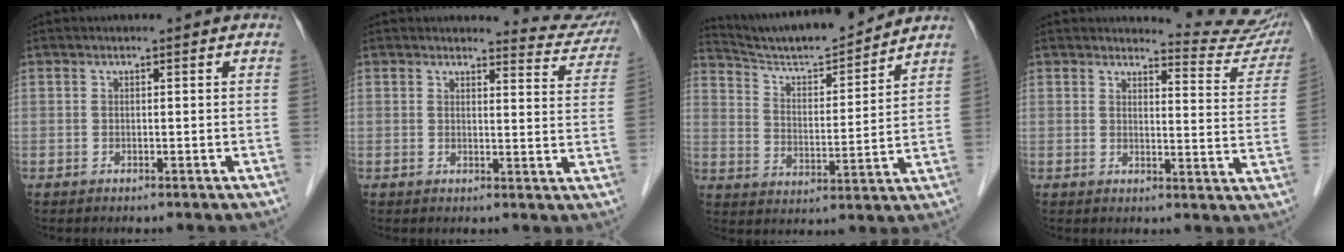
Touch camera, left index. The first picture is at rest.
{"total": 6.9, "force": [6.8, 0.9, -0.5], "torque": [0.018, -0.042, 0.056]}
{"total": 13.3, "force": [12.8, 0.2, 3.8], "torque": [-0.072, -0.001, 0.214]}
{"total": 10.1, "force": [10.1, 0.6, 0.3], "torque": [0.011, -0.080, 0.093]}